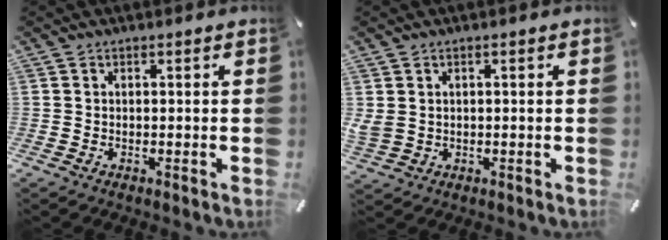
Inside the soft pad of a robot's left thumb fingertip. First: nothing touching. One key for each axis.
{"total": 2.5, "fx": 0.7, "fy": 2.2, "fz": 0.9, "tx": -0.026, "ty": 0.001, "tz": 0.011}